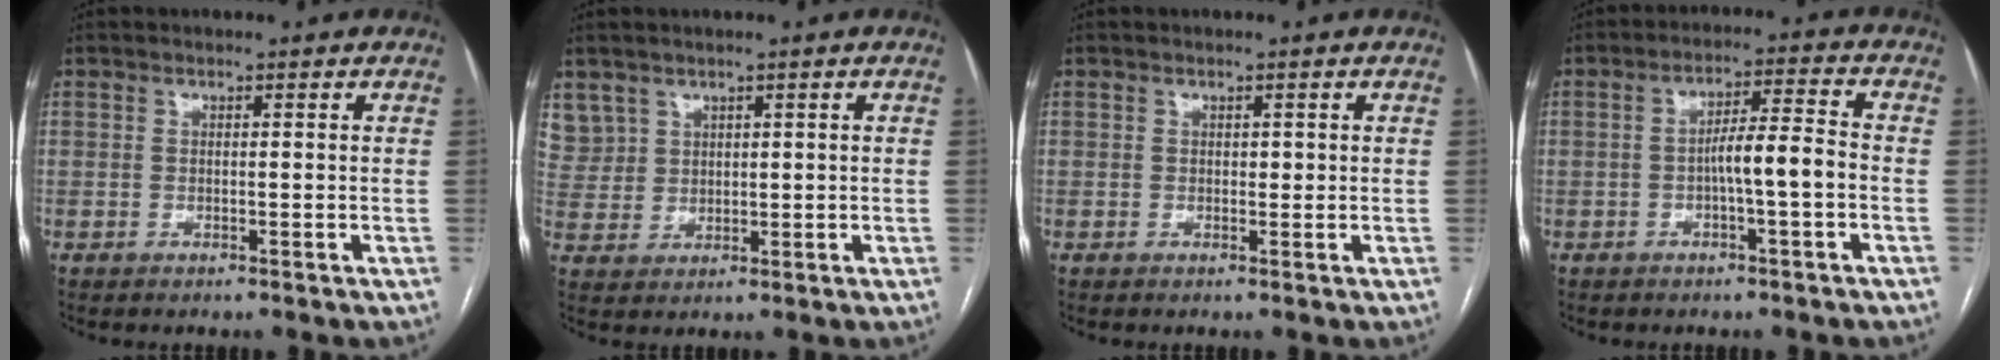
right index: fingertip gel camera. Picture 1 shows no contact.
{"total": 6.1, "force": [3.6, 4.9, 0.2], "torque": [-0.008, 0.016, 0.086]}
{"total": 0.8, "force": [0.2, 0.6, 0.5], "torque": [-0.005, 0.002, 0.002]}
{"total": 6.1, "force": [-1.4, 0.4, 5.9], "torque": [-0.100, 0.017, -0.024]}